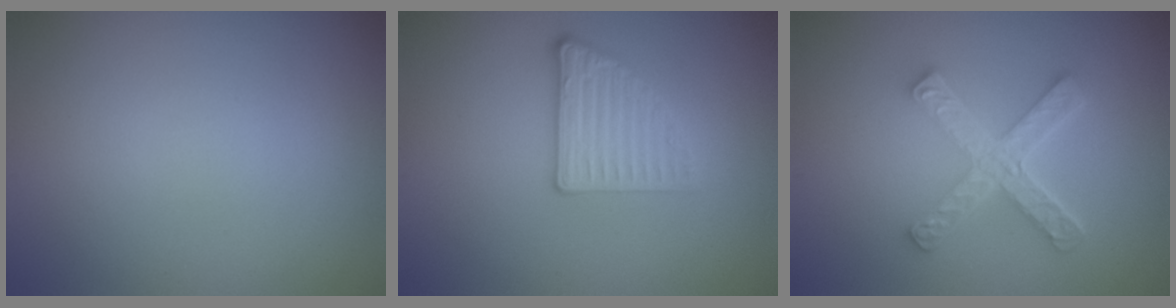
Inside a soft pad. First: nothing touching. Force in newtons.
{"total": 2.9, "press": 2.7, "slide": 1.1}
{"total": 4.9, "press": 3.5, "slide": 3.4}